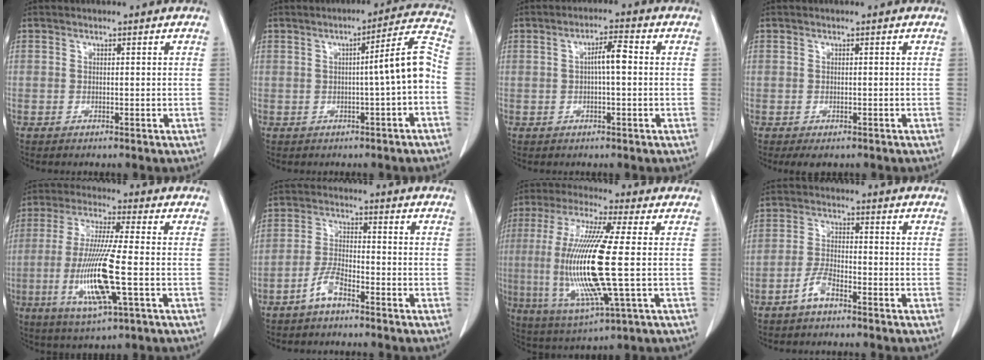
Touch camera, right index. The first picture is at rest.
{"total": 7.3, "force": [-1.0, -0.5, 7.2], "torque": [-0.095, 0.018, -0.013]}
{"total": 3.9, "force": [0.3, 0.6, 3.8], "torque": [-0.066, 0.010, 0.003]}
{"total": 2.1, "force": [-1.3, 1.3, 0.9], "torque": [-0.008, -0.001, -0.008]}
{"total": 13.2, "force": [-3.1, 0.8, 12.8], "torque": [-0.266, -0.018, -0.060]}
{"total": 4.3, "force": [-3.1, 1.0, 2.7], "torque": [-0.060, 0.007, -0.062]}
{"total": 17.7, "force": [-1.0, 1.5, 17.6], "torque": [-0.377, -0.012, -0.020]}
{"total": 3.8, "force": [-2.7, 1.1, 2.4], "torque": [-0.051, 0.006, -0.053]}